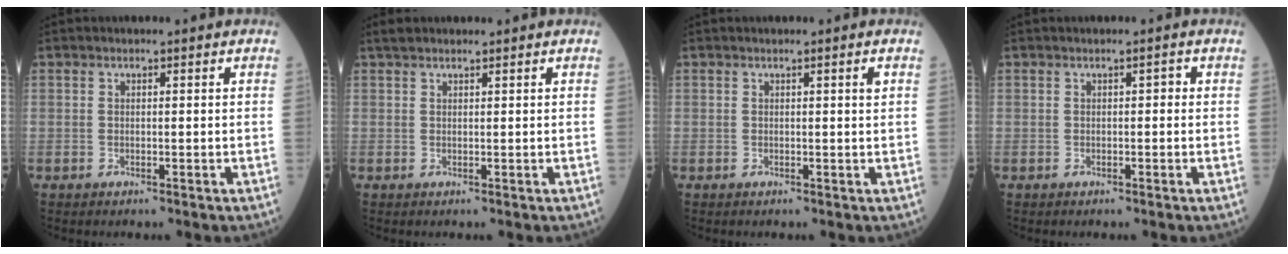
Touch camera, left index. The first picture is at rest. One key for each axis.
{"total": 1.6, "fx": 1.4, "fy": 0.6, "fz": 0.6, "tx": -0.015, "ty": 0.017, "tz": 0.025}
{"total": 0.6, "fx": 0.3, "fy": -0.1, "fz": 0.5, "tx": -0.007, "ty": 0.000, "tz": 0.004}
{"total": 0.6, "fx": 0.0, "fy": 0.2, "fz": 0.6, "tx": -0.003, "ty": 0.004, "tz": -0.002}